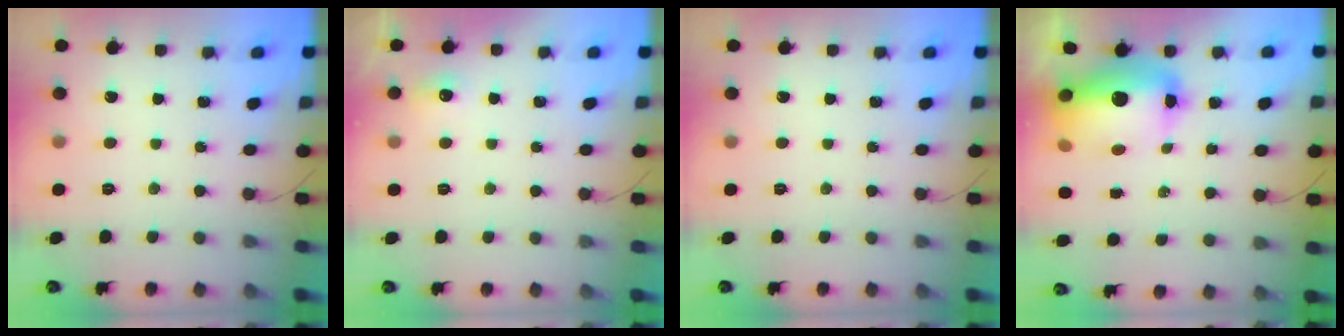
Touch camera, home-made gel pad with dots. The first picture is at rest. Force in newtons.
{"total": 12.6, "press": 5.2, "slide": 11.4}
{"total": 0.0}
{"total": 16.9, "press": 16.3, "slide": 4.3}